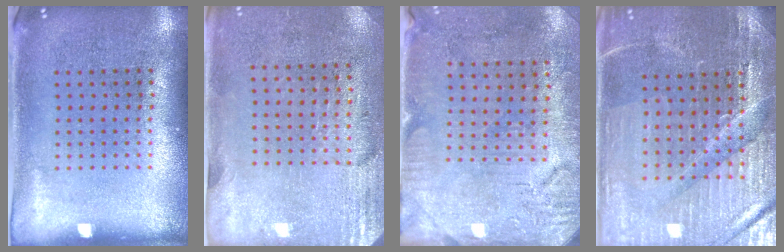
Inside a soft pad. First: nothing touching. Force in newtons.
{"total": 2.8, "press": 2.4, "slide": 1.4}
{"total": 3.1, "press": 2.6, "slide": 1.6}
{"total": 3.5, "press": 3.5, "slide": 0.6}